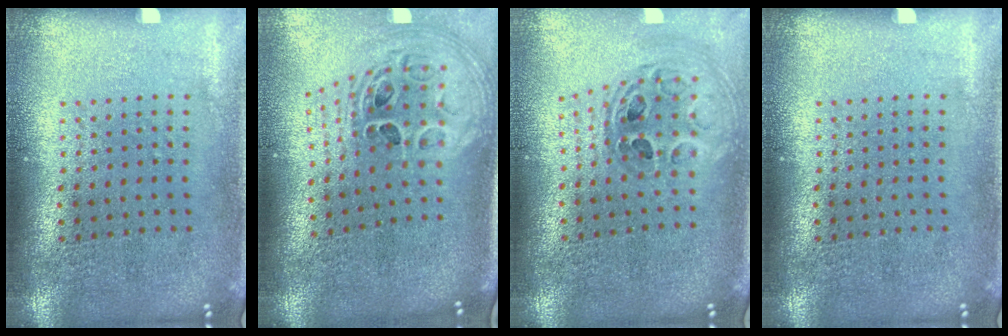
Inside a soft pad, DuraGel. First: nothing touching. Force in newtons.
{"total": 2.0, "press": 1.6, "slide": 1.2}
{"total": 1.0, "press": 1.0, "slide": 0.2}
{"total": 0.0}